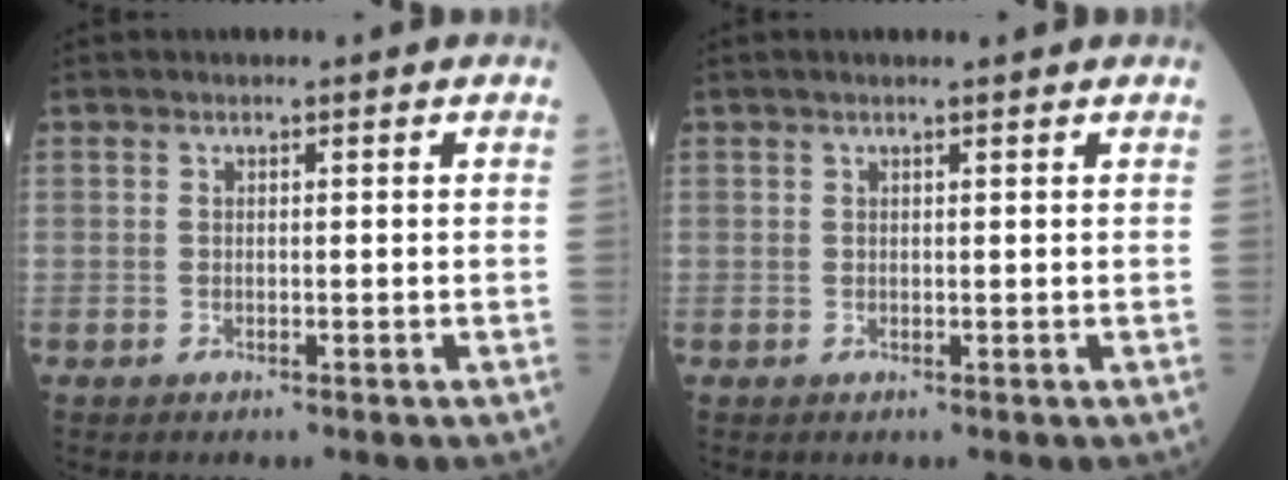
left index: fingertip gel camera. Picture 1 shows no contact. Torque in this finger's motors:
{"motor_torque": [0.38, -0.29, 0.07, 0.00]}